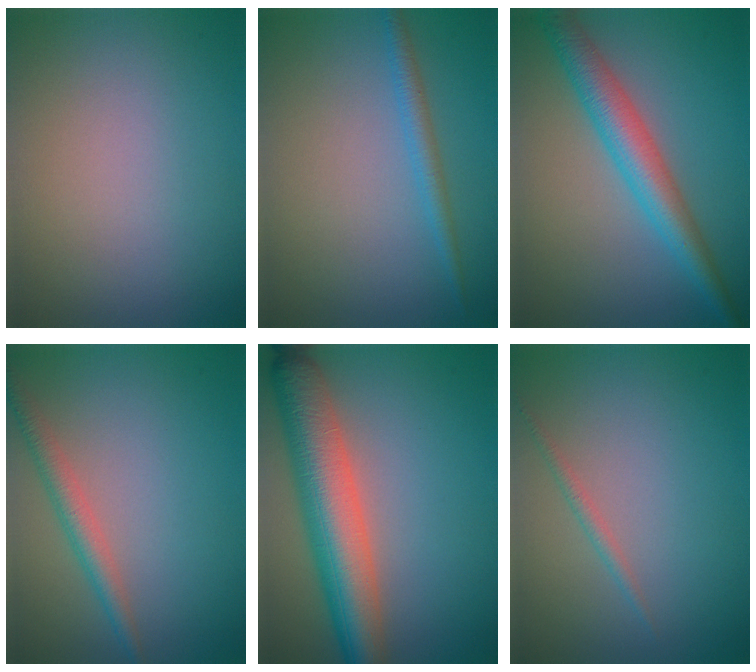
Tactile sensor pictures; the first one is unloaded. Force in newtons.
{"total": 1.8, "press": 1.8, "slide": 0.1}
{"total": 5.0, "press": 5.0, "slide": 0.0}
{"total": 2.5, "press": 2.5, "slide": 0.1}
{"total": 8.6, "press": 8.5, "slide": 0.6}
{"total": 1.0, "press": 1.0, "slide": 0.1}